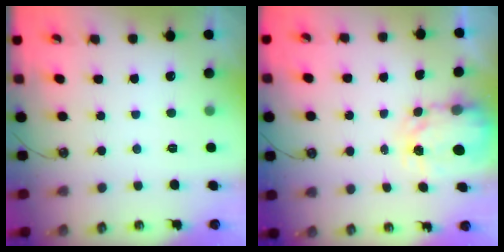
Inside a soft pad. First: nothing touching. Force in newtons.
{"total": 3.9, "press": 3.9, "slide": 0.3}